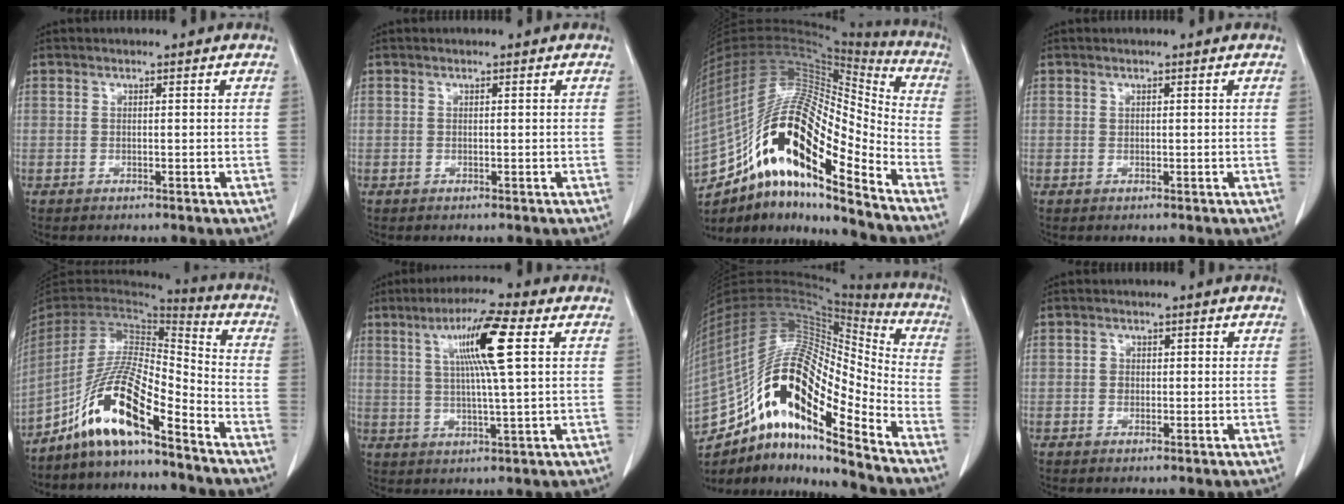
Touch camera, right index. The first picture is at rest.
{"total": 0.0}
{"total": 26.1, "force": [-14.8, 6.2, 20.6], "torque": [-0.400, 0.007, -0.260]}
{"total": 0.0}
{"total": 13.3, "force": [-9.0, 1.7, 9.7], "torque": [-0.190, 0.004, -0.167]}
{"total": 10.2, "force": [3.2, -0.3, 9.7], "torque": [-0.175, 0.011, 0.056]}
{"total": 24.4, "force": [-14.4, 6.1, 18.8], "torque": [-0.374, 0.023, -0.252]}
{"total": 1.5, "force": [0.1, 1.4, 0.5], "torque": [-0.006, 0.005, 0.004]}